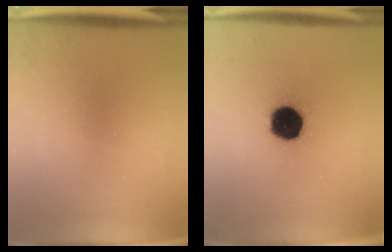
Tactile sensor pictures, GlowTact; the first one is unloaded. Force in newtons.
{"total": 14.8}